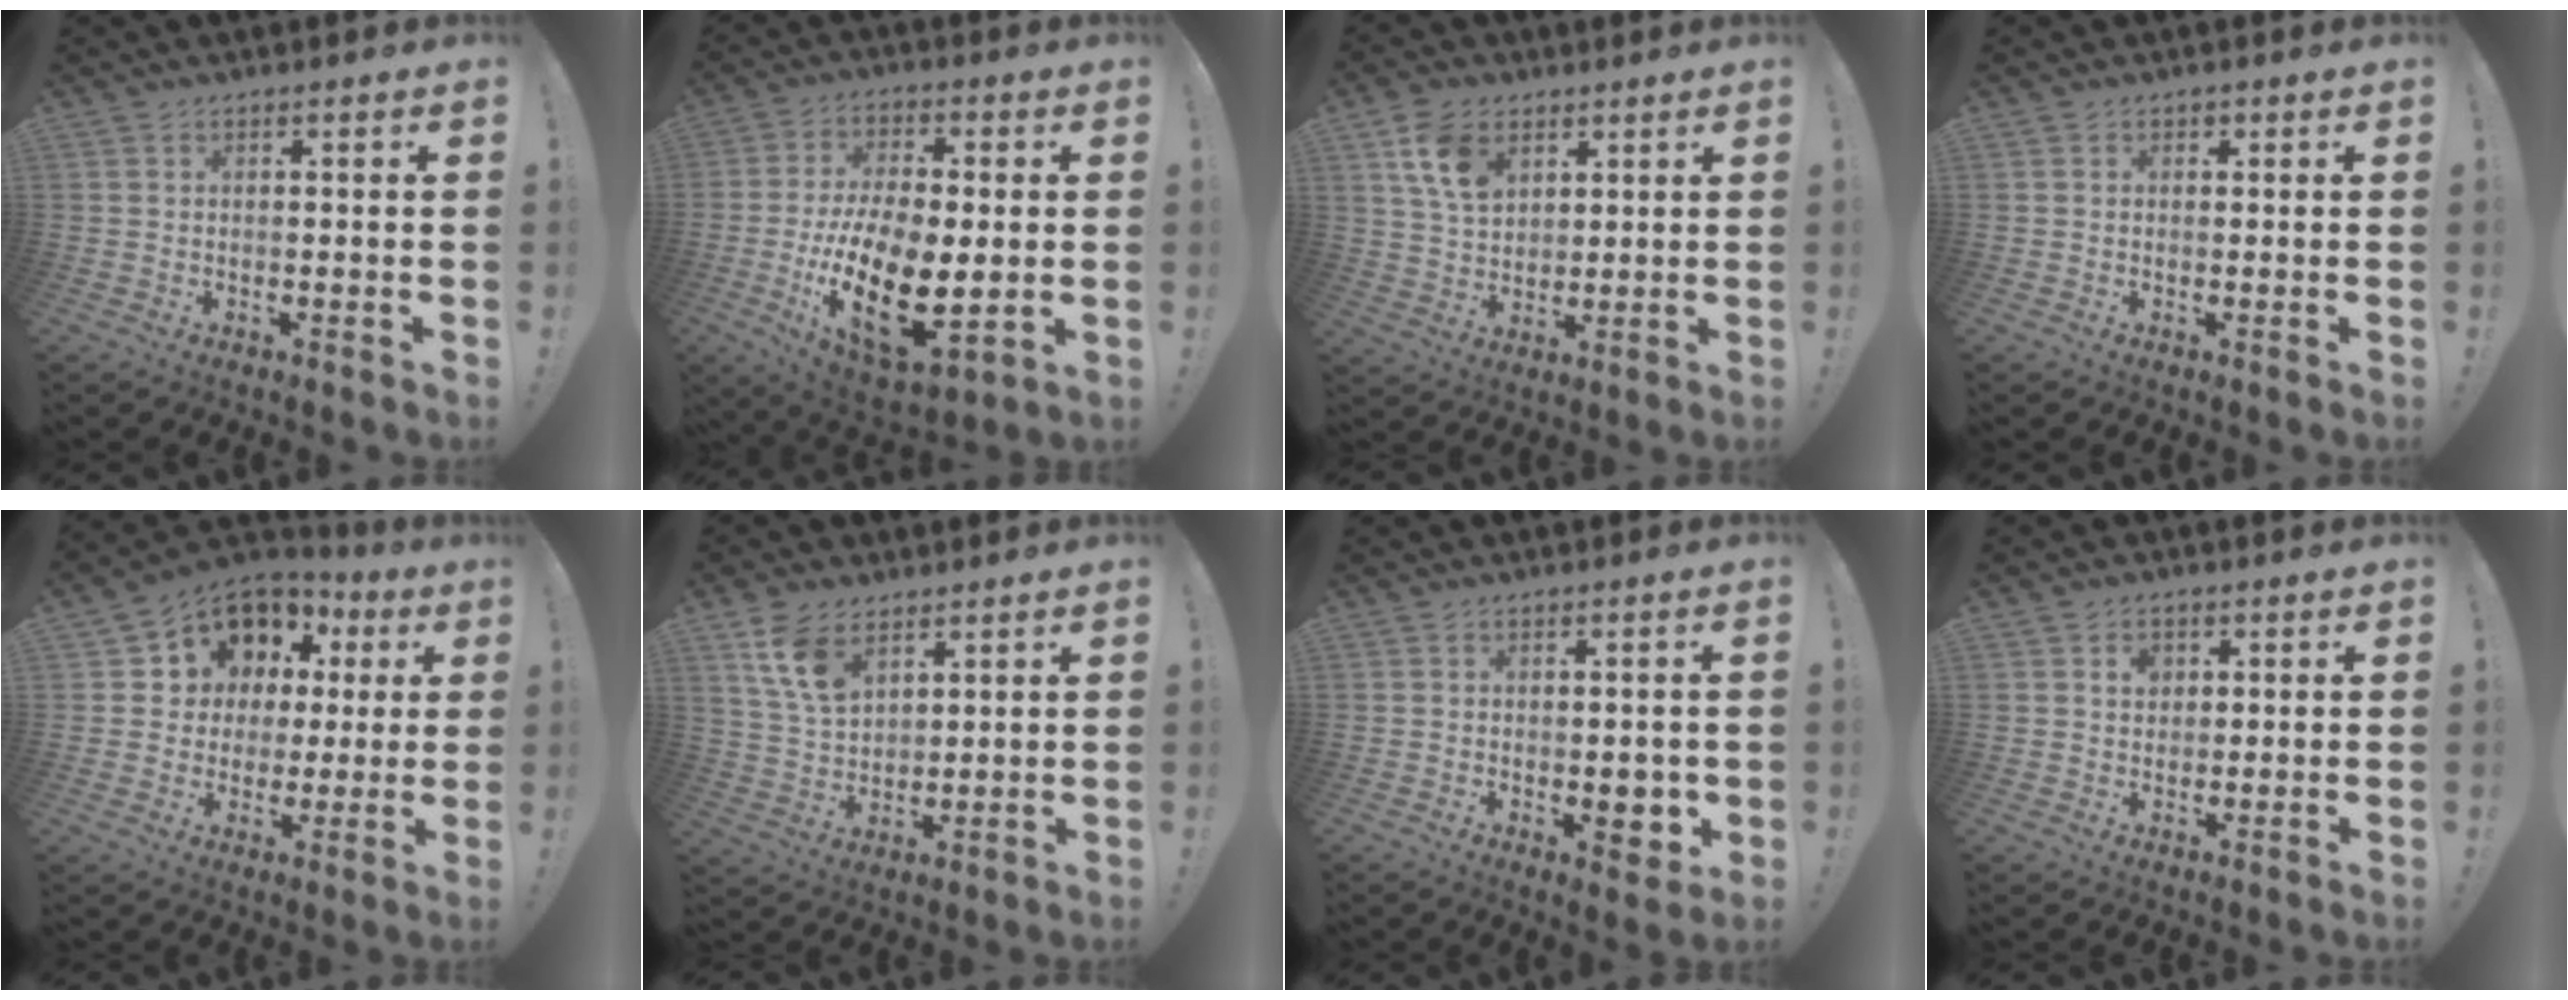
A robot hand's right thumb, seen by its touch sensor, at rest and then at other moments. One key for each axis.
{"total": 21.0, "fx": -3.6, "fy": 10.4, "fz": 17.9, "tx": -0.327, "ty": 0.003, "tz": -0.050}
{"total": 11.0, "fx": 5.5, "fy": 7.3, "fz": 6.1, "tx": -0.104, "ty": -0.010, "tz": 0.108}
{"total": 0.6, "fx": 0.1, "fy": 0.6, "fz": 0.2, "tx": -0.003, "ty": 0.001, "tz": 0.001}
{"total": 10.4, "fx": 4.1, "fy": 9.0, "fz": 3.2, "tx": -0.053, "ty": -0.030, "tz": 0.089}
{"total": 10.0, "fx": 6.1, "fy": 5.5, "fz": 5.7, "tx": -0.106, "ty": -0.020, "tz": 0.119}
{"total": 4.7, "fx": -0.5, "fy": 2.9, "fz": 3.6, "tx": -0.031, "ty": -0.001, "tz": -0.008}
{"total": 3.0, "fx": 0.9, "fy": 2.5, "fz": 1.4, "tx": -0.014, "ty": 0.000, "tz": 0.012}